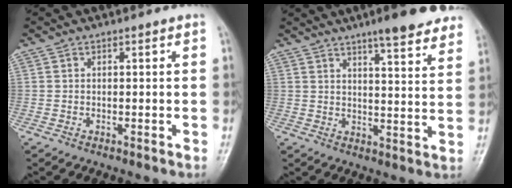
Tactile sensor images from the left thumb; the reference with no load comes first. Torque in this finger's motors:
{"motor_torque": [2.58, 0.81, 1.44, -1.33, 0.06]}